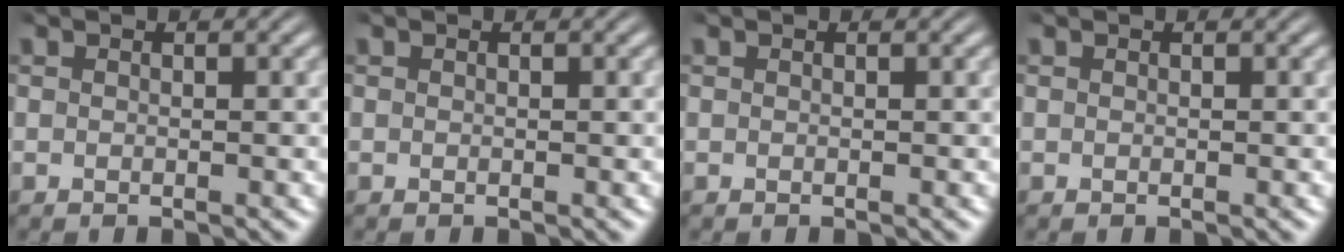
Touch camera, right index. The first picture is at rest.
{"total": 0.0}
{"total": 0.0}
{"total": 0.0}